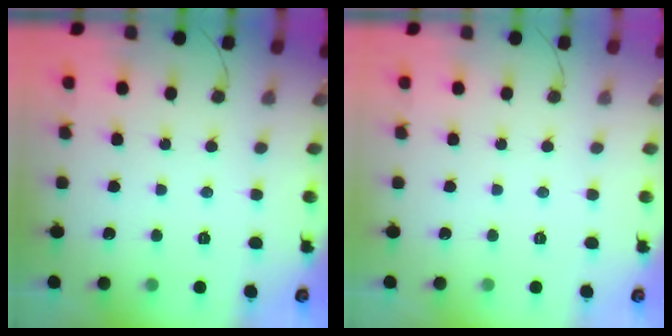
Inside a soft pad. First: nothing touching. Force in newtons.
{"total": 0.0}